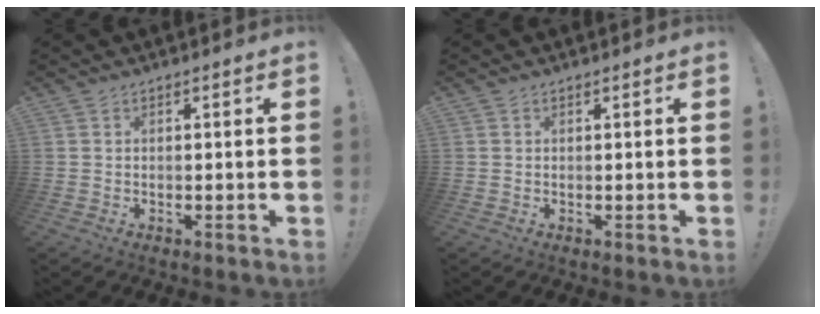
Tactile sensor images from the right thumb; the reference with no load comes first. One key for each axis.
{"total": 0.0}